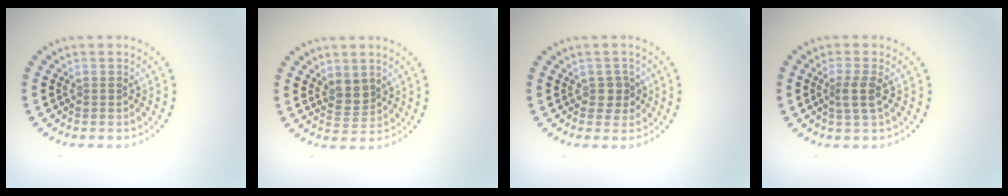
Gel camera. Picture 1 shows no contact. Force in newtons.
{"total": 2.0, "press": 1.8, "slide": 0.9}
{"total": 1.6, "press": 1.4, "slide": 0.8}
{"total": 1.9, "press": 1.6, "slide": 1.1}